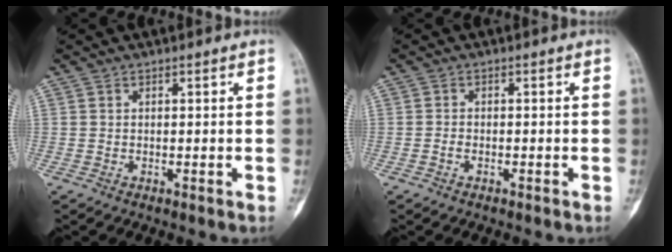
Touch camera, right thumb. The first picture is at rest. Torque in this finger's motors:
{"motor_torque": [-0.23, -0.10, -0.10, -0.05, 0.04]}